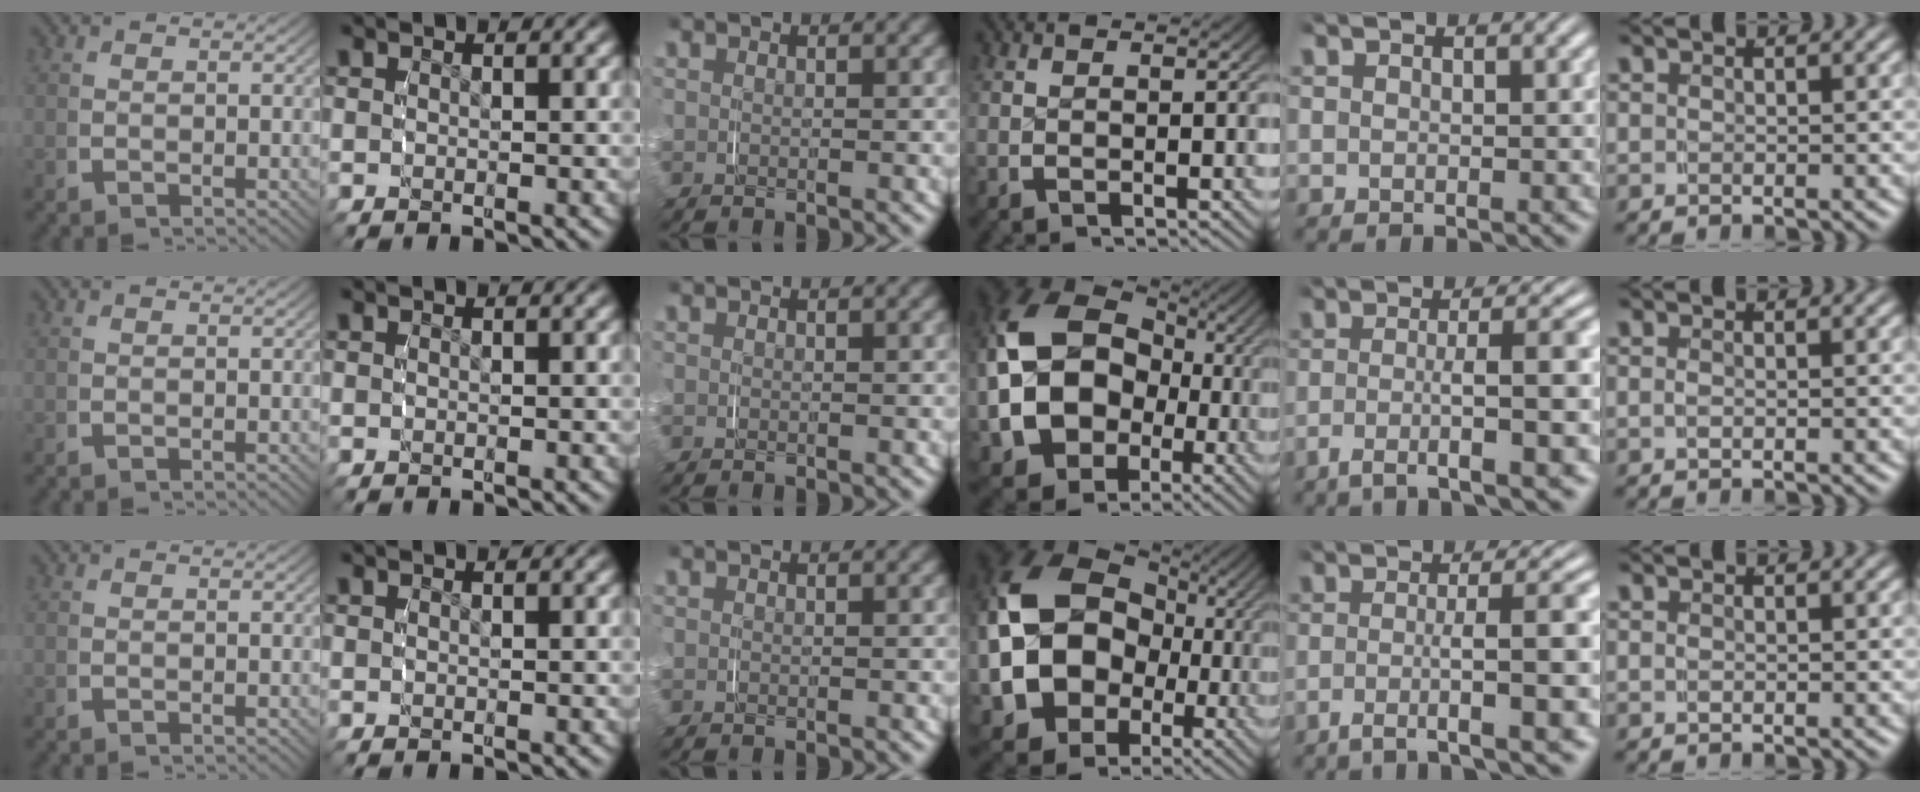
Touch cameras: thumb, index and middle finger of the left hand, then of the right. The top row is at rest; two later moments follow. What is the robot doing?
{"motion": "grasp_and_lifting", "object": "paper"}